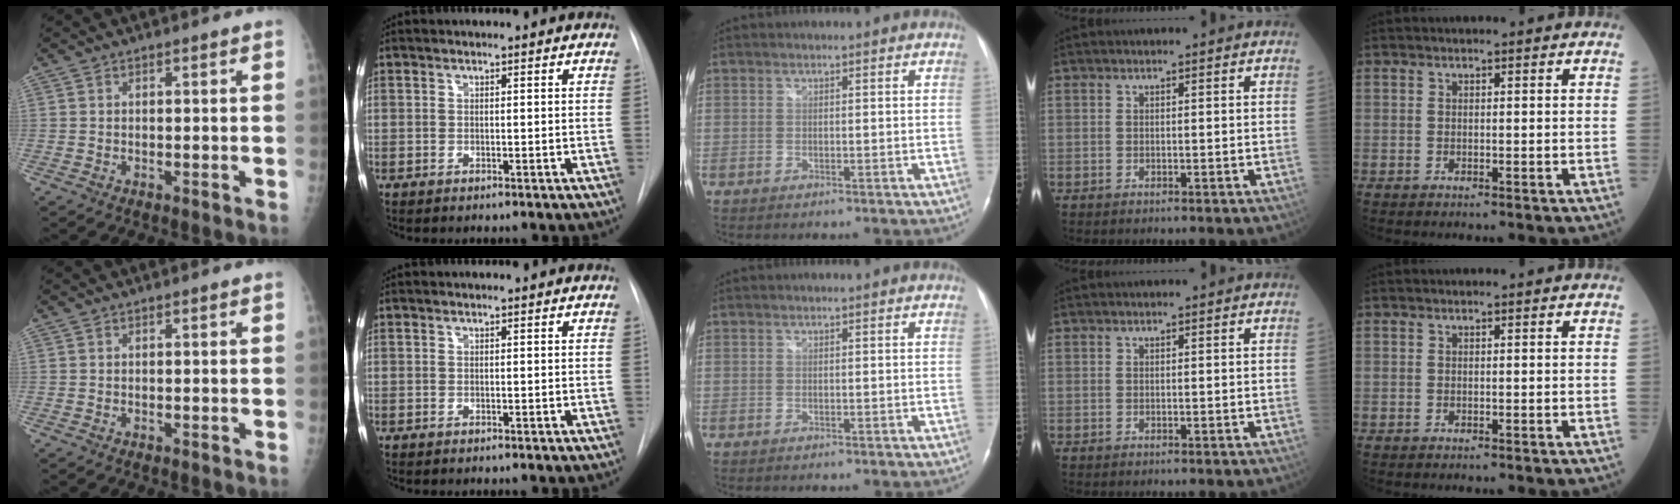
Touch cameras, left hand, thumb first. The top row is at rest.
{}